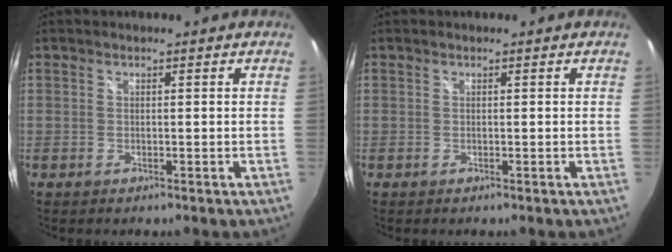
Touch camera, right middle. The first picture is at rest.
{"total": 0.0}